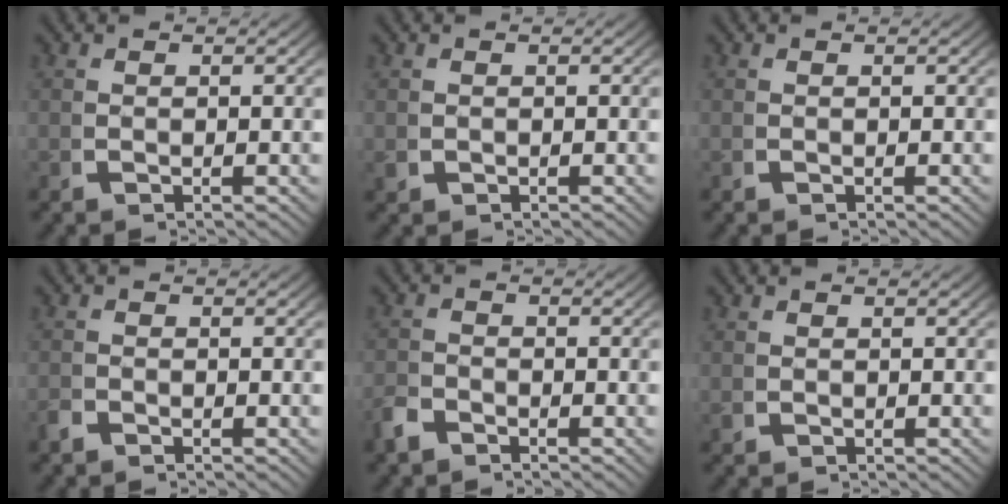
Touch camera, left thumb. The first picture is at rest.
{"total": 0.9, "force": [-0.2, 0.9, 0.2], "torque": [-0.007, -0.002, 0.000]}
{"total": 0.0}
{"total": 0.9, "force": [-0.9, 0.1, 0.1], "torque": [0.002, 0.002, -0.021]}
{"total": 1.6, "force": [-1.5, 0.4, 0.3], "torque": [-0.006, -0.002, -0.031]}
{"total": 0.5, "force": [-0.1, 0.5, 0.1], "torque": [-0.003, -0.001, 0.000]}